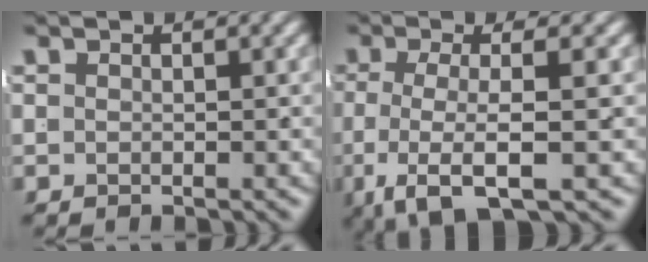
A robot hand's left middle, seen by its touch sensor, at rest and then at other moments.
{"total": 6.5, "force": [-3.0, 2.4, 5.2], "torque": [-0.121, -0.033, -0.030]}